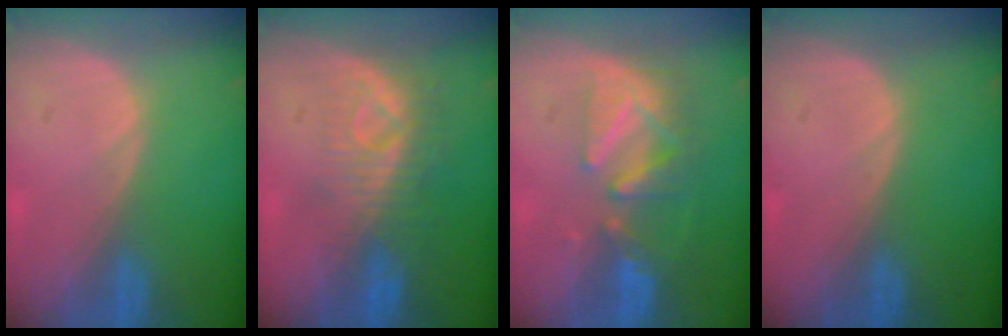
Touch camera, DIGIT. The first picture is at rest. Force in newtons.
{"total": 8.3, "press": 7.4, "slide": 3.7}
{"total": 8.2, "press": 7.5, "slide": 3.4}
{"total": 0.0}